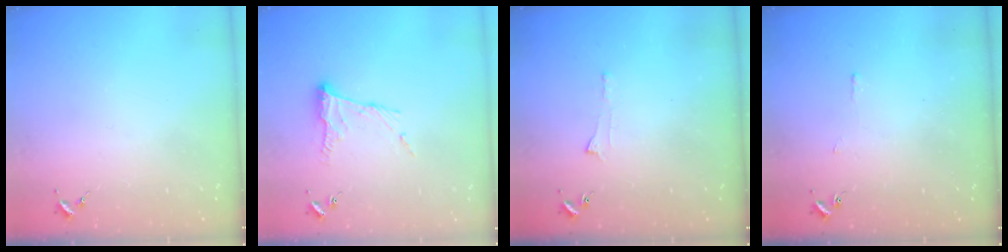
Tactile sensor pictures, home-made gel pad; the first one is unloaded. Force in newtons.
{"total": 9.6, "press": 9.6, "slide": 0.8}
{"total": 4.0, "press": 4.0, "slide": 0.7}
{"total": 2.5, "press": 2.5, "slide": 0.5}